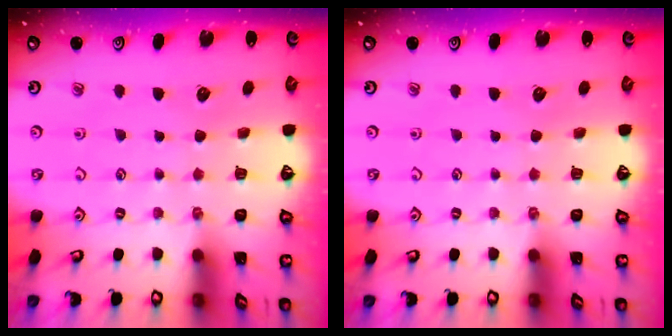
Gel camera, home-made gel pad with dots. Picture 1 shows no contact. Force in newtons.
{"total": 0.0}